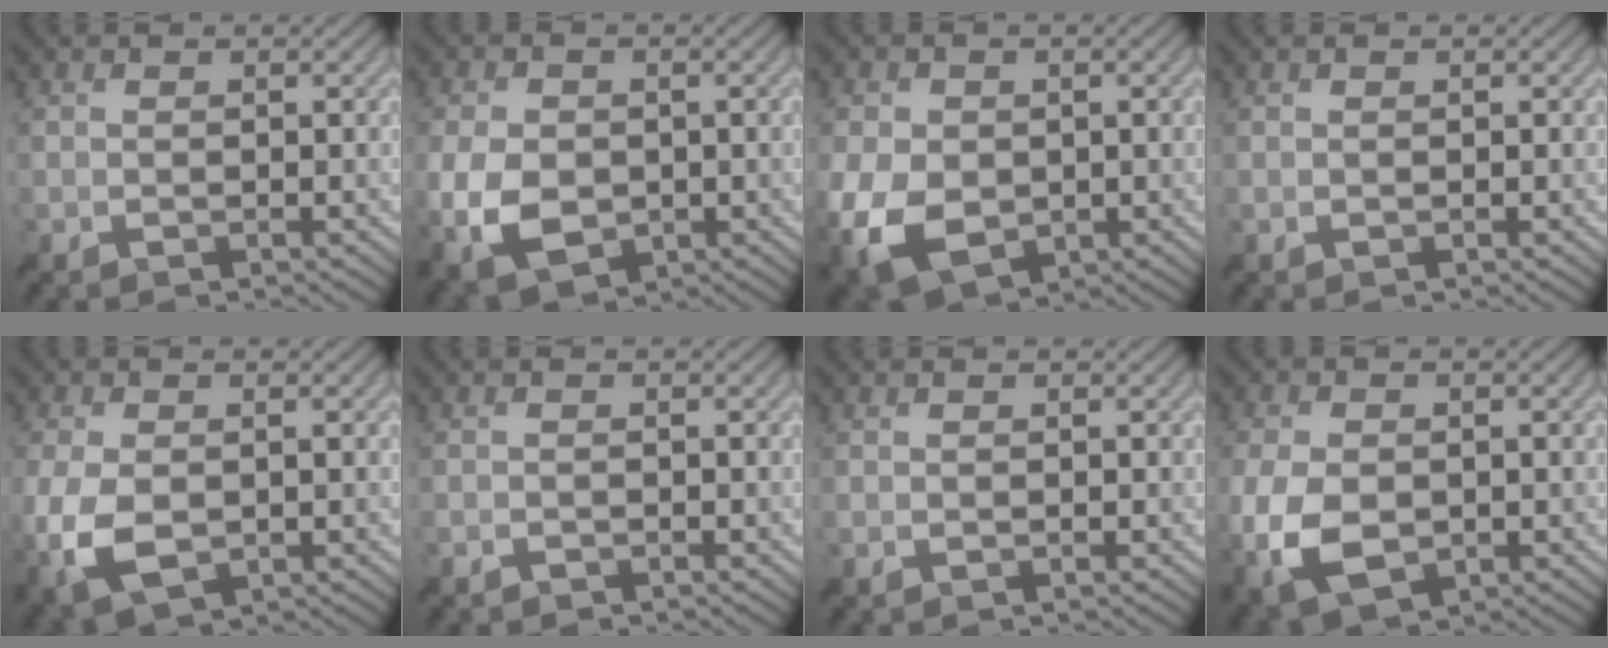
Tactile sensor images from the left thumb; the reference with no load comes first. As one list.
[{"total": 8.1, "force": [-2.3, 5.3, 5.7], "torque": [-0.148, -0.023, -0.043]}, {"total": 9.4, "force": [-2.5, 6.5, 6.3], "torque": [-0.162, -0.025, -0.045]}, {"total": 0.0}, {"total": 8.0, "force": [-2.4, 4.5, 6.1], "torque": [-0.165, -0.027, -0.038]}, {"total": 0.8, "force": [-0.7, 0.3, 0.1], "torque": [0.001, -0.002, -0.014]}, {"total": 0.0}, {"total": 9.1, "force": [-2.9, 5.5, 6.7], "torque": [-0.178, -0.027, -0.048]}]